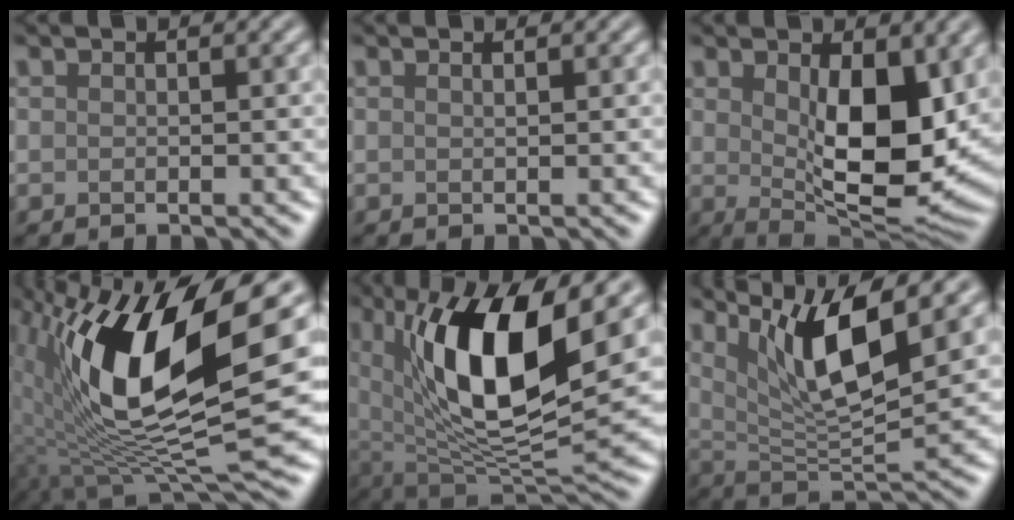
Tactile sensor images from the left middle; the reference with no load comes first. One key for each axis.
{"total": 0.8, "fx": 0.4, "fy": 0.3, "fz": 0.6, "tx": -0.005, "ty": 0.001, "tz": 0.001}
{"total": 9.5, "fx": 1.4, "fy": 4.1, "fz": 8.4, "tx": -0.129, "ty": -0.010, "tz": 0.030}
{"total": 15.1, "fx": 3.0, "fy": 5.2, "fz": 13.9, "tx": -0.256, "ty": -0.010, "tz": 0.045}
{"total": 12.3, "fx": 3.7, "fy": 4.4, "fz": 10.8, "tx": -0.189, "ty": -0.012, "tz": 0.070}
{"total": 8.9, "fx": 4.2, "fy": 2.3, "fz": 7.5, "tx": -0.130, "ty": -0.010, "tz": 0.077}